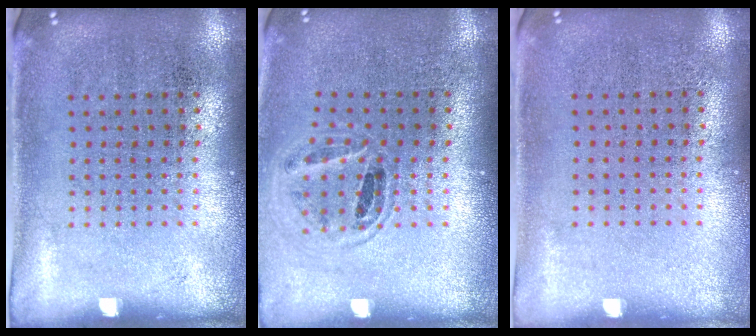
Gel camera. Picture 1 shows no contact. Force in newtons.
{"total": 0.9, "press": 0.9, "slide": 0.2}
{"total": 0.0}